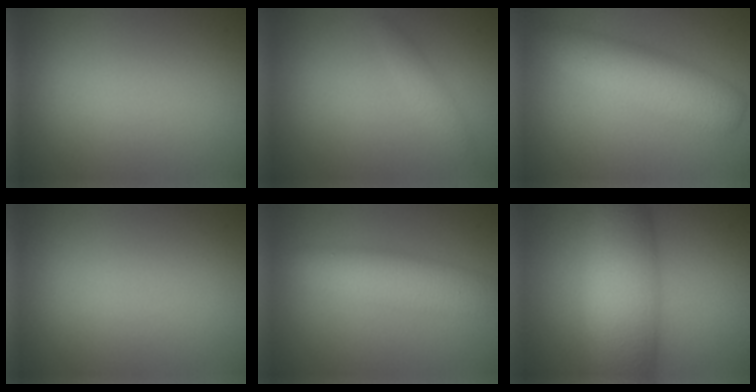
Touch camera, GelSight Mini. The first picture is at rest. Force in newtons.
{"total": 1.2, "press": 1.2, "slide": 0.1}
{"total": 5.0, "press": 5.0, "slide": 0.2}
{"total": 0.0}
{"total": 4.3, "press": 4.3, "slide": 0.1}
{"total": 8.5, "press": 8.5, "slide": 0.1}